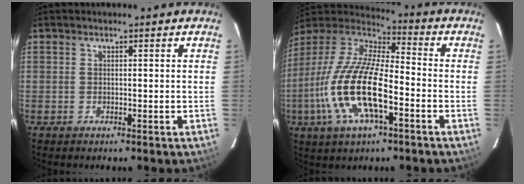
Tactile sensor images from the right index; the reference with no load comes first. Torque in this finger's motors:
{"motor_torque": [1.49, -0.65, 1.05, 0.21]}